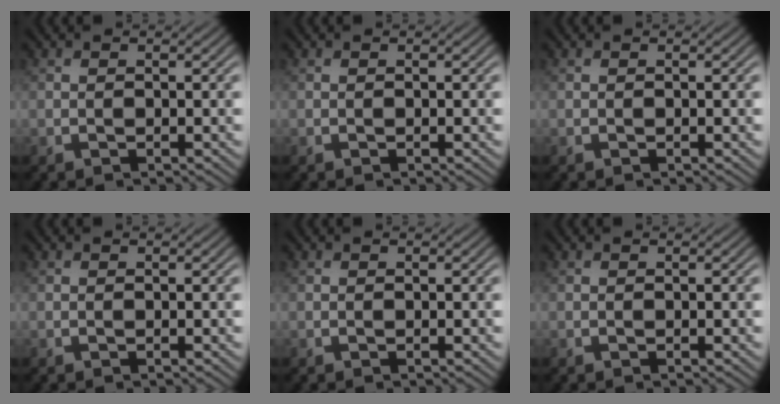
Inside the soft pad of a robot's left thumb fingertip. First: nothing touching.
{"total": 0.0}
{"total": 0.0}
{"total": 0.0}
{"total": 0.0}
{"total": 0.0}